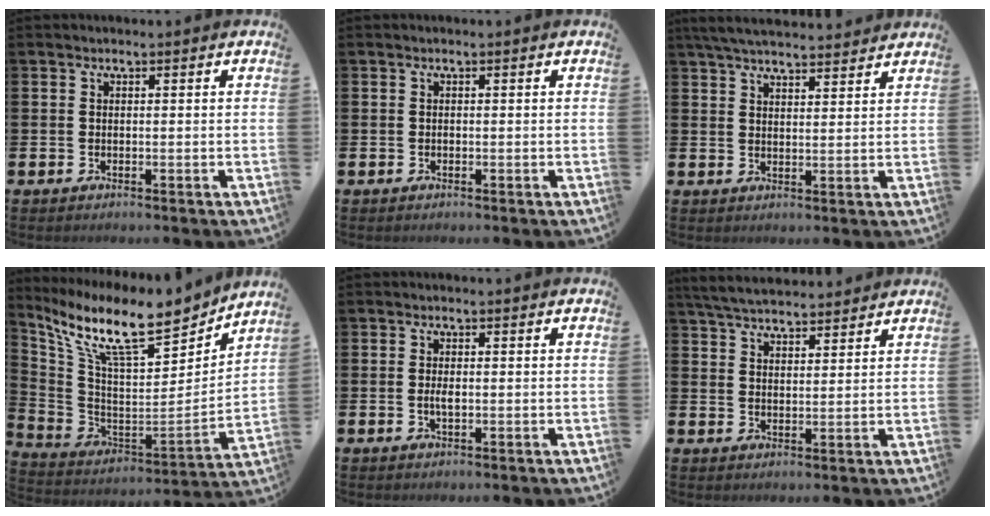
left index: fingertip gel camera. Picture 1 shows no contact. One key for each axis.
{"total": 0.0}
{"total": 5.3, "fx": 5.1, "fy": 0.7, "fz": 1.3, "tx": -0.038, "ty": -0.019, "tz": 0.094}
{"total": 12.6, "fx": 10.1, "fy": 2.8, "fz": 7.0, "tx": -0.166, "ty": -0.072, "tz": 0.170}
{"total": 1.6, "fx": -0.2, "fy": 0.7, "fz": 1.5, "tx": -0.028, "ty": 0.002, "tz": -0.005}
{"total": 5.0, "fx": 4.9, "fy": 0.8, "fz": 0.8, "tx": -0.038, "ty": -0.018, "tz": 0.090}